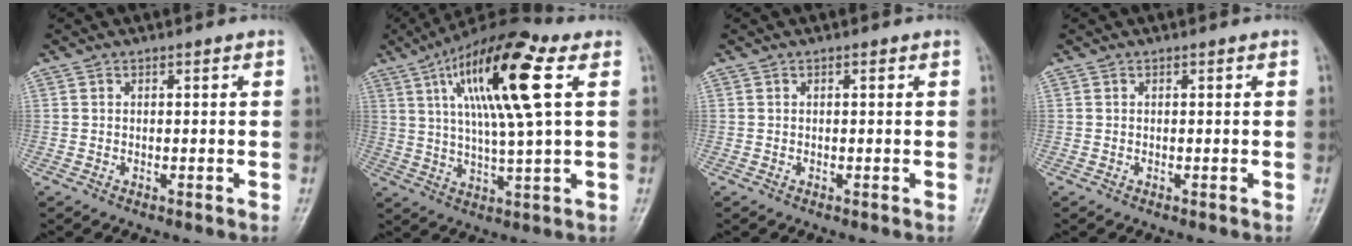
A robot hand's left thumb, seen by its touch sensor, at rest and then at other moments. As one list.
[{"total": 17.8, "force": [6.0, 3.6, 16.3], "torque": [-0.298, 0.001, 0.097]}, {"total": 0.0}, {"total": 0.0}]